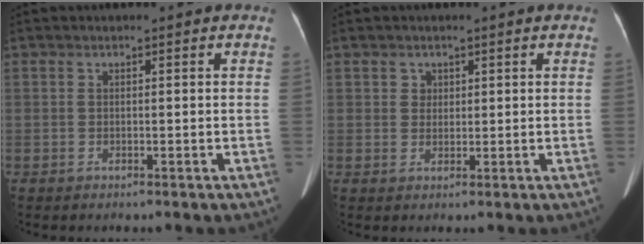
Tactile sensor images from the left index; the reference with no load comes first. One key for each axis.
{"total": 1.3, "fx": 0.4, "fy": 1.3, "fz": -0.1, "tx": 0.012, "ty": -0.007, "tz": 0.005}